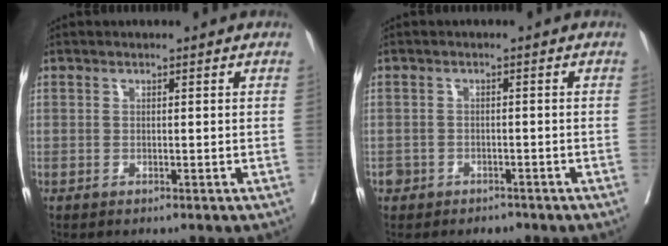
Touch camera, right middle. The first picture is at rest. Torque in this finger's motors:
{"motor_torque": [-0.03, 0.04, 0.00, -0.01]}